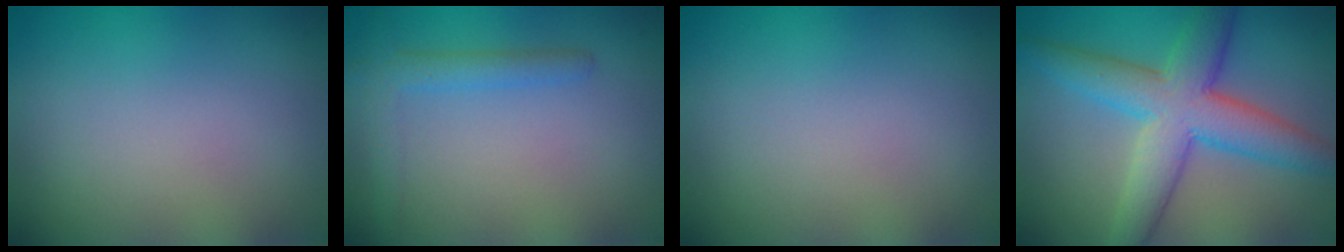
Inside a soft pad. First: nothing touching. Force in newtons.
{"total": 2.4, "press": 2.4, "slide": 0.2}
{"total": 0.0}
{"total": 7.7, "press": 7.7, "slide": 0.2}